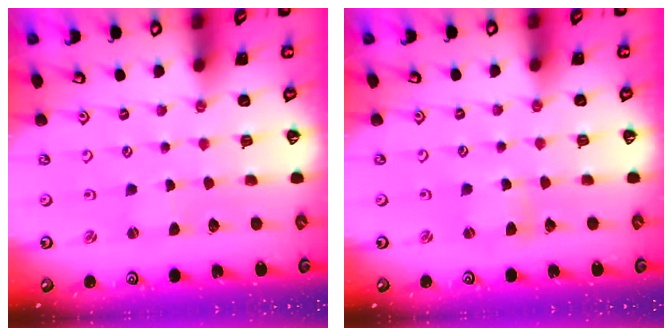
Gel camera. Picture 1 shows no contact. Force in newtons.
{"total": 1.5, "press": 1.4, "slide": 0.2}